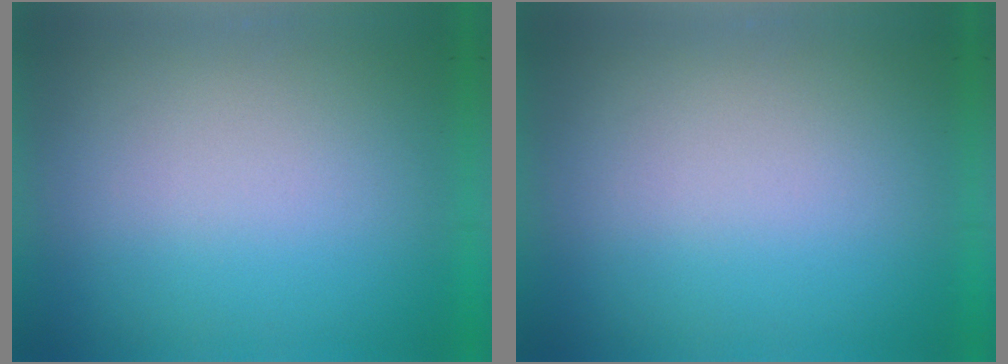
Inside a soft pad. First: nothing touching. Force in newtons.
{"total": 0.0}